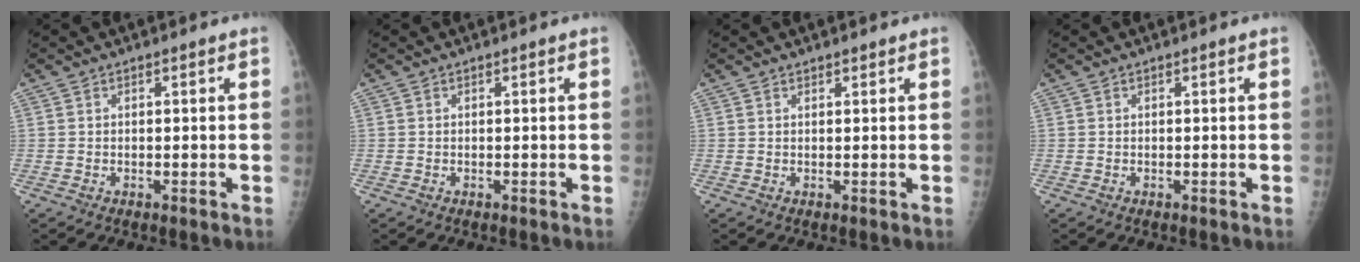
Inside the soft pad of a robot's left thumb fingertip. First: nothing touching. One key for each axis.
{"total": 0.0}
{"total": 0.7, "fx": 0.6, "fy": 0.2, "fz": 0.1, "tx": 0.001, "ty": -0.002, "tz": 0.011}
{"total": 0.0}